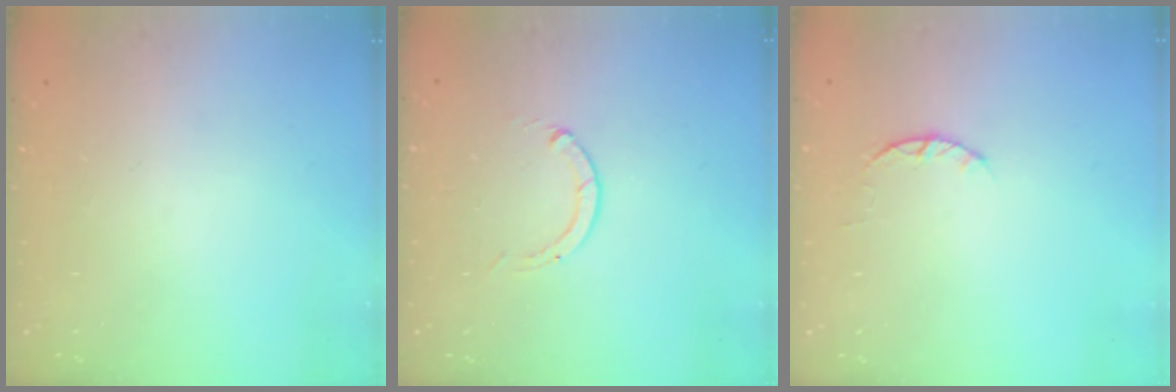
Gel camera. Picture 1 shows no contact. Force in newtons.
{"total": 0.0}
{"total": 2.3, "press": 2.3, "slide": 0.4}